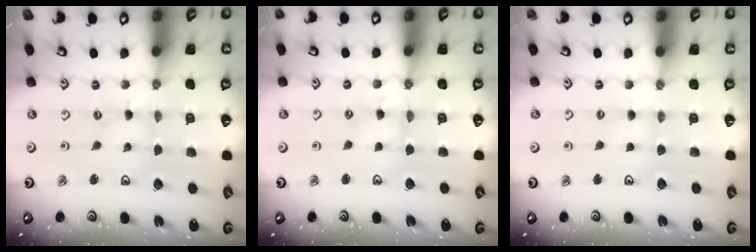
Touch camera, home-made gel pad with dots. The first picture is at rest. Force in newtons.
{"total": 3.2, "press": 3.2, "slide": 0.3}
{"total": 2.5, "press": 2.5, "slide": 0.3}